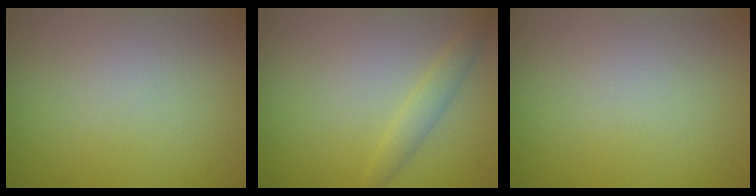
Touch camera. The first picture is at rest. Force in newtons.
{"total": 1.7, "press": 1.7, "slide": 0.0}
{"total": 0.0}